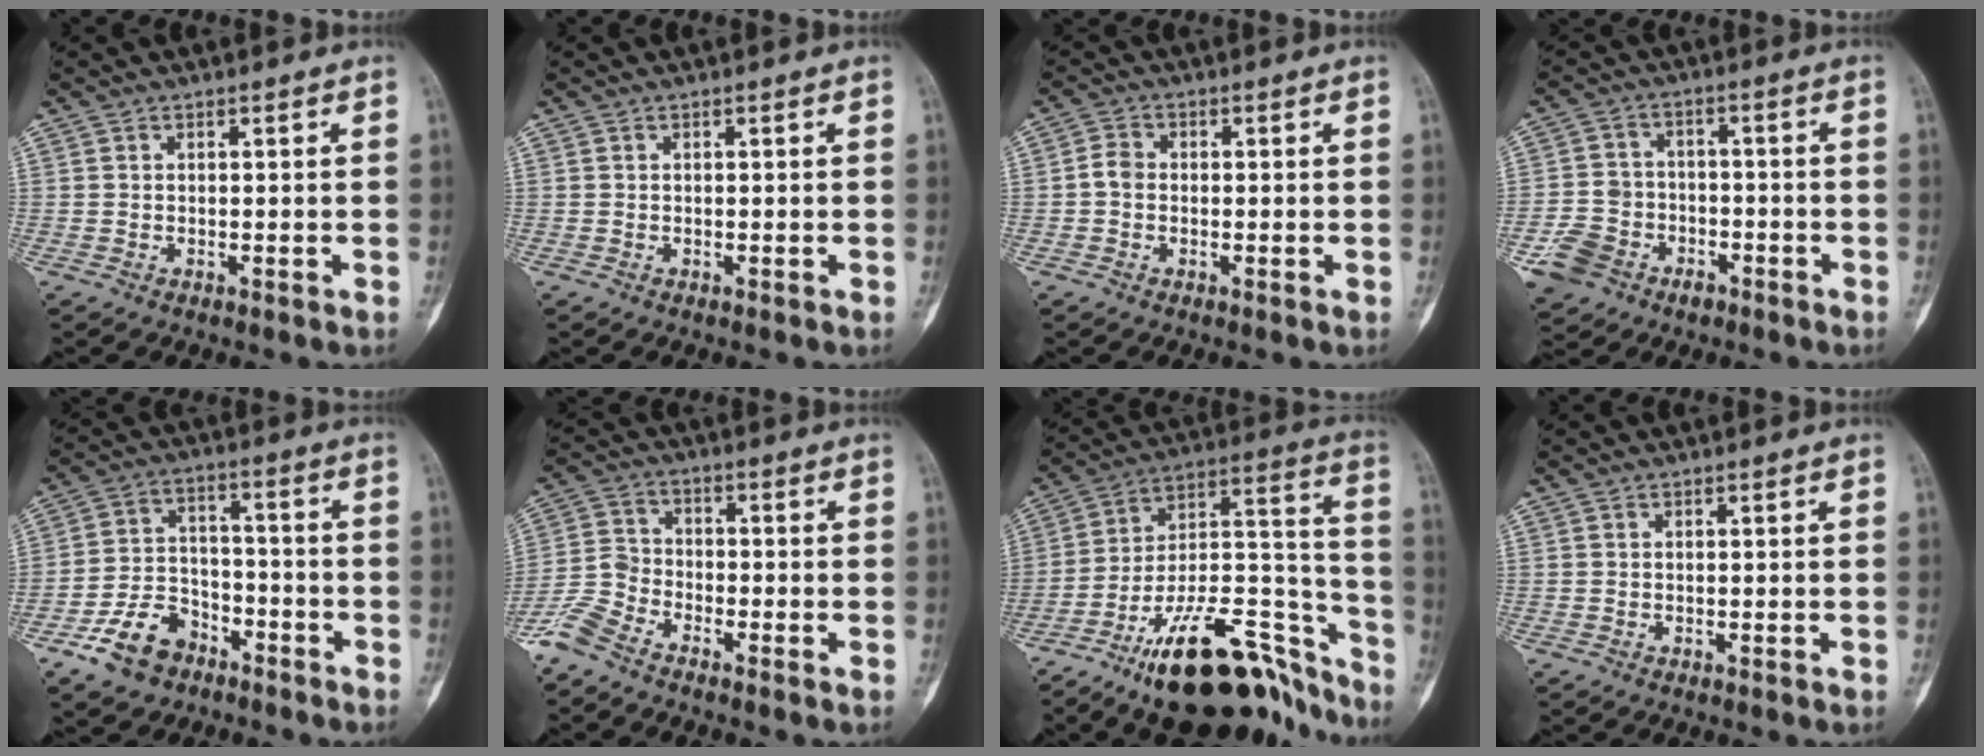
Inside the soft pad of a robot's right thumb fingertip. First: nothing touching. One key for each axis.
{"total": 0.0}
{"total": 2.8, "fx": -0.4, "fy": 2.2, "fz": 1.6, "tx": -0.026, "ty": 0.009, "tz": -0.014}
{"total": 9.4, "fx": -4.6, "fy": 7.3, "fz": 3.8, "tx": -0.058, "ty": 0.030, "tz": -0.079}
{"total": 10.3, "fx": -6.4, "fy": 6.7, "fz": 4.4, "tx": -0.060, "ty": 0.050, "tz": -0.117}
{"total": 6.6, "fx": -5.5, "fy": 2.3, "fz": 2.9, "tx": -0.071, "ty": 0.015, "tz": -0.127}
{"total": 26.9, "fx": -18.9, "fy": 9.5, "fz": 16.7, "tx": -0.188, "ty": 0.119, "tz": -0.309}
{"total": 0.0}